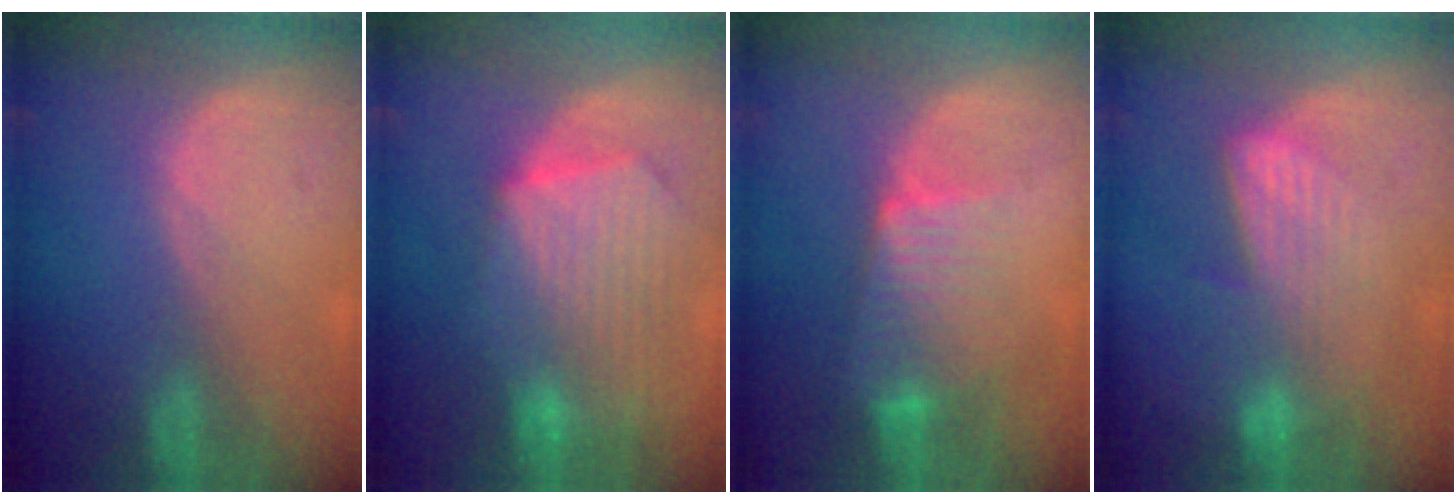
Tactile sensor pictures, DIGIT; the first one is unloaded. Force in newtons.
{"total": 10.8, "press": 9.5, "slide": 5.2}
{"total": 6.6, "press": 6.2, "slide": 2.4}
{"total": 6.7, "press": 6.3, "slide": 2.4}